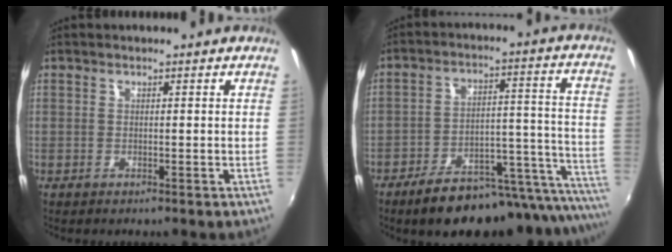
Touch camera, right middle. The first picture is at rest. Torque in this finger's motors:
{"motor_torque": [1.13, -1.01, 0.22, 0.14]}